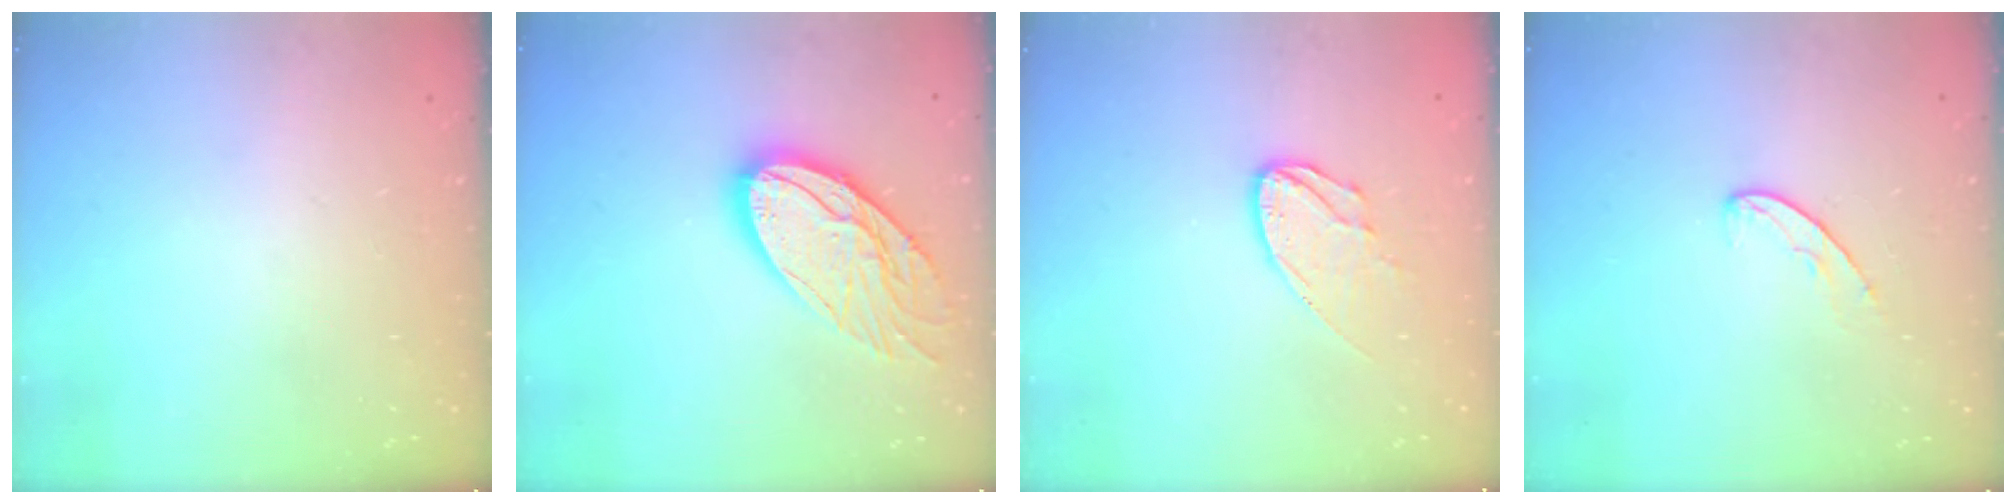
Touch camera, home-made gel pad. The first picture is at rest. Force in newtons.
{"total": 17.3, "press": 17.2, "slide": 1.8}
{"total": 9.3, "press": 9.2, "slide": 0.5}
{"total": 5.8, "press": 5.8, "slide": 0.3}